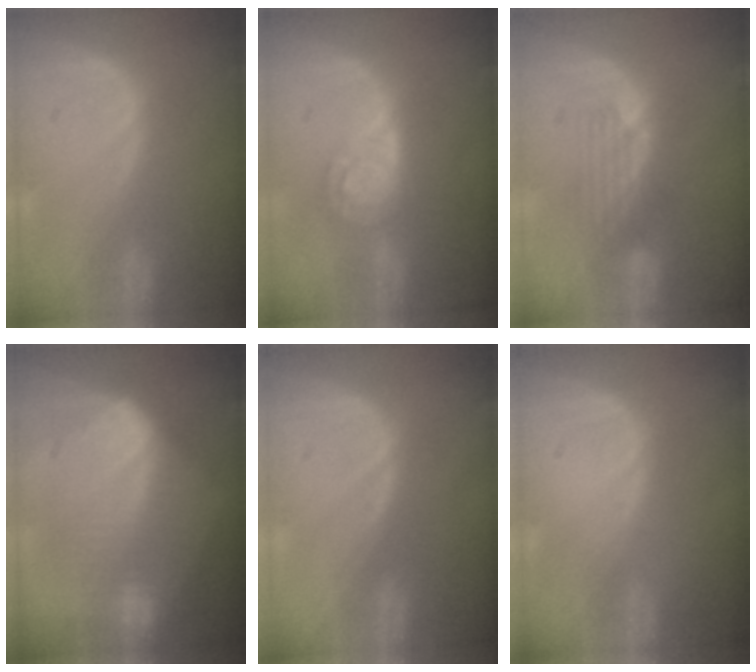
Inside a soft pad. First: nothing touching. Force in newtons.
{"total": 6.6, "press": 6.6, "slide": 0.3}
{"total": 4.2, "press": 3.7, "slide": 2.0}
{"total": 10.3, "press": 10.3, "slide": 0.4}
{"total": 0.0}
{"total": 0.0}